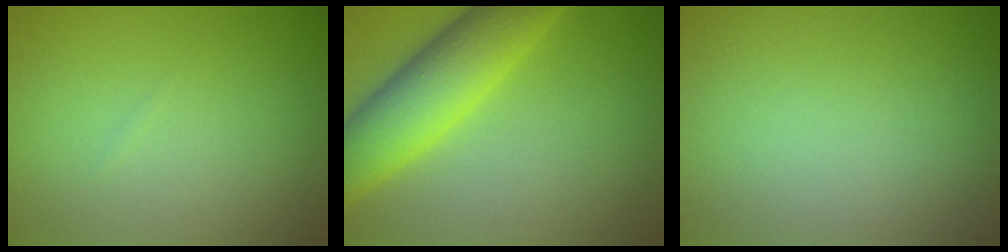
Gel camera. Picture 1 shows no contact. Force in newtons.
{"total": 7.4, "press": 7.4, "slide": 0.3}
{"total": 0.0}